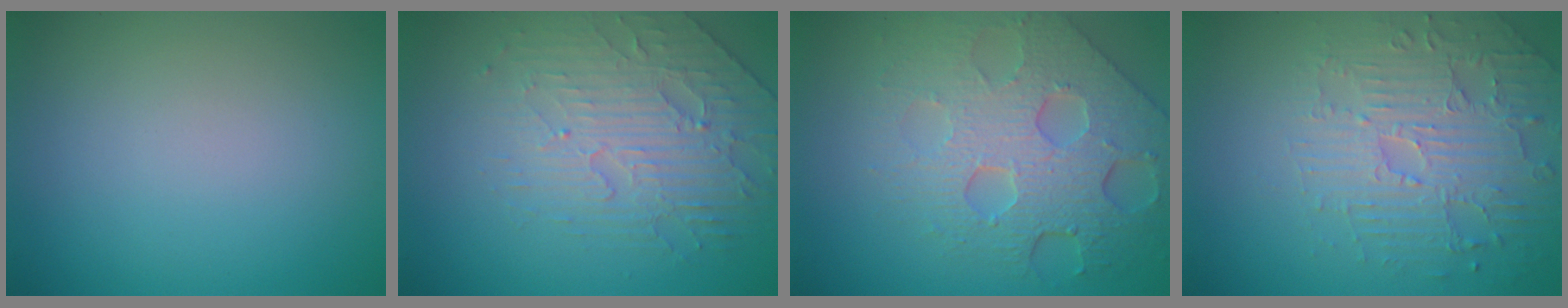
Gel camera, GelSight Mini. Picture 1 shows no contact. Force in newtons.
{"total": 4.0, "press": 3.6, "slide": 1.6}
{"total": 8.0, "press": 5.5, "slide": 5.9}
{"total": 4.7, "press": 3.9, "slide": 2.6}